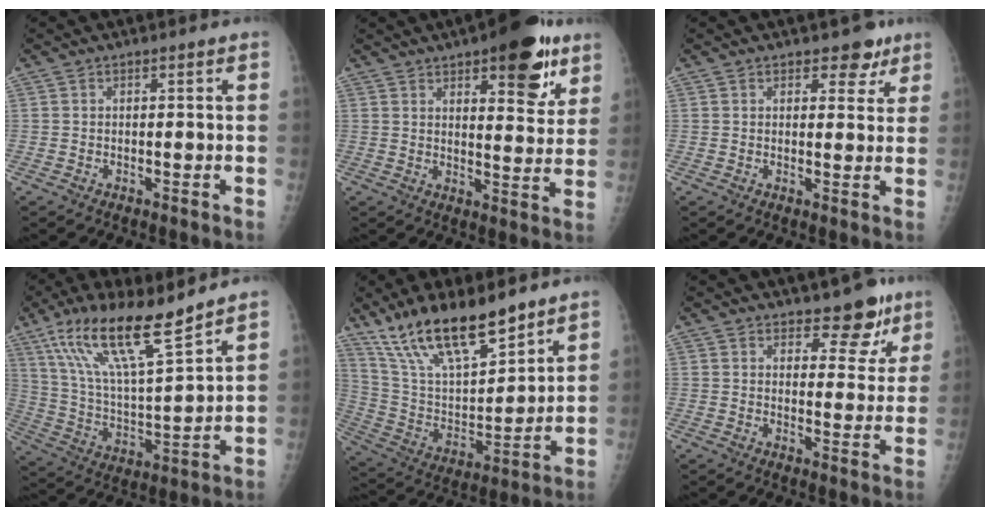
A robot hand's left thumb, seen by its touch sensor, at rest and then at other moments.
{"total": 14.4, "force": [8.1, 5.4, 10.6], "torque": [-0.098, -0.036, 0.107]}
{"total": 4.4, "force": [2.9, 2.6, 2.1], "torque": [0.003, -0.012, 0.035]}
{"total": 17.6, "force": [12.1, 3.2, 12.3], "torque": [-0.213, -0.059, 0.233]}
{"total": 19.8, "force": [14.5, 6.4, 11.9], "torque": [-0.181, -0.066, 0.274]}
{"total": 7.5, "force": [5.6, 3.7, 3.4], "torque": [-0.006, -0.034, 0.072]}